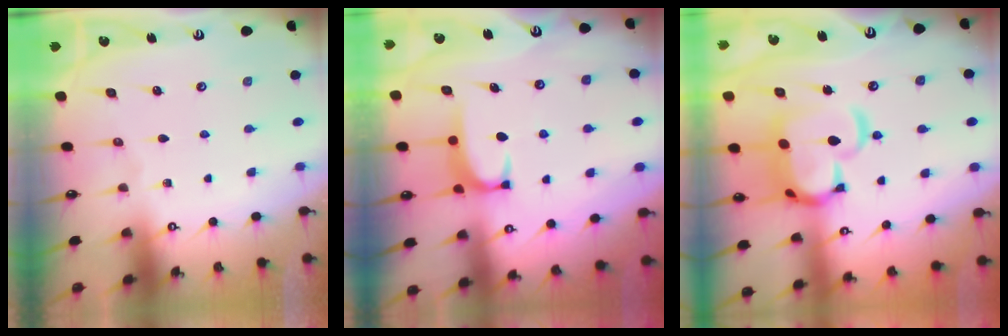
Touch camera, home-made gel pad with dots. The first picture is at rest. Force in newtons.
{"total": 1.9, "press": 1.9, "slide": 0.5}
{"total": 12.4, "press": 12.3, "slide": 1.7}